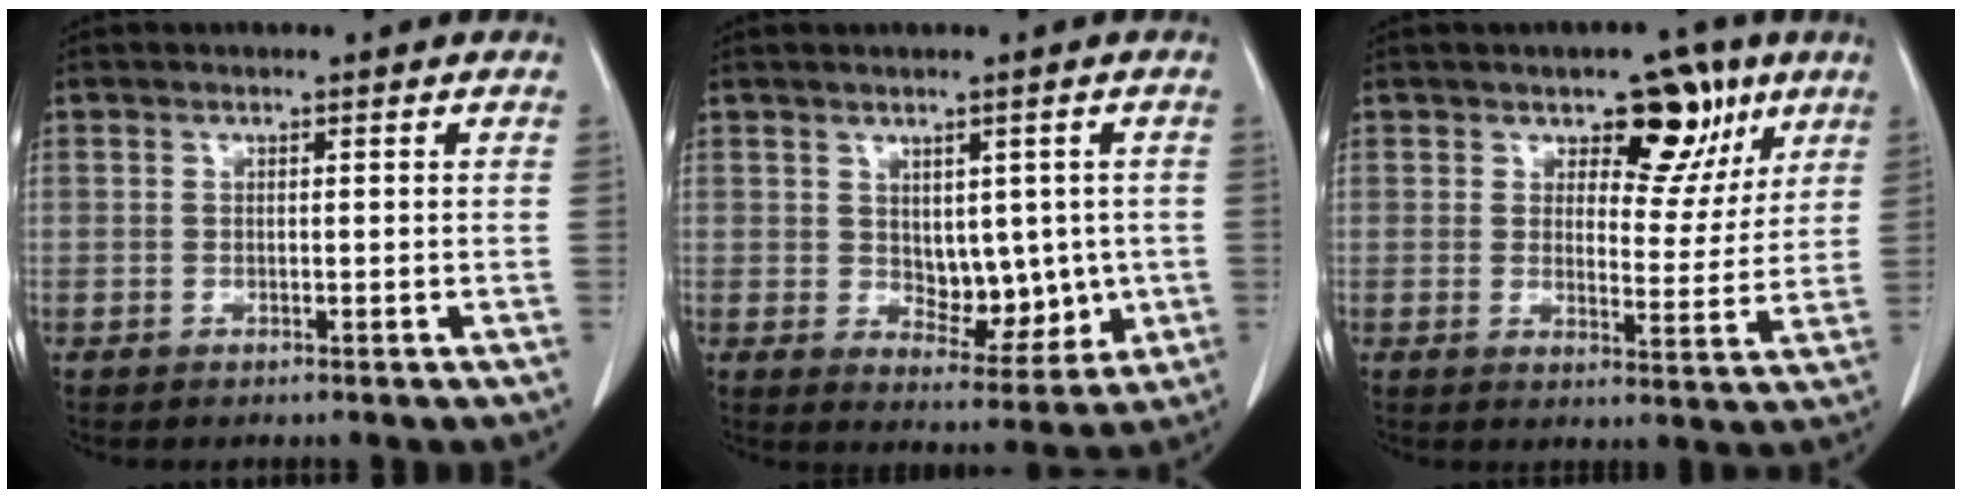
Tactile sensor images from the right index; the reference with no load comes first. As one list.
[{"total": 7.4, "force": [0.1, 4.5, 5.9], "torque": [-0.065, -0.002, 0.019]}, {"total": 8.7, "force": [5.1, 4.7, 5.2], "torque": [-0.049, 0.003, 0.070]}]